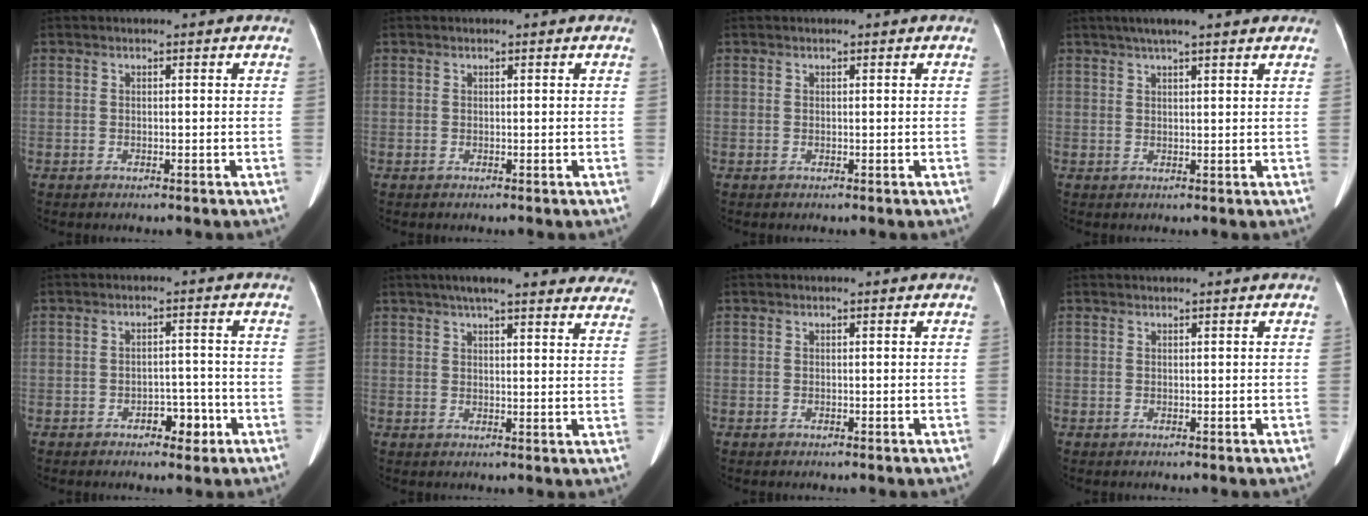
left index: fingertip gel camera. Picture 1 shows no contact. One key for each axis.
{"total": 0.0}
{"total": 0.0}
{"total": 8.8, "fx": 6.8, "fy": 1.0, "fz": 5.4, "tx": -0.079, "ty": 0.035, "tz": 0.089}
{"total": 3.4, "fx": -1.9, "fy": 2.0, "fz": 2.1, "tx": -0.024, "ty": 0.008, "tz": -0.024}
{"total": 22.1, "fx": 19.1, "fy": 3.9, "fz": 10.3, "tx": -0.133, "ty": 0.013, "tz": 0.221}
{"total": 0.0}
{"total": 0.8, "fx": 0.7, "fy": -0.1, "fz": 0.3, "tx": -0.006, "ty": 0.017, "tz": 0.019}